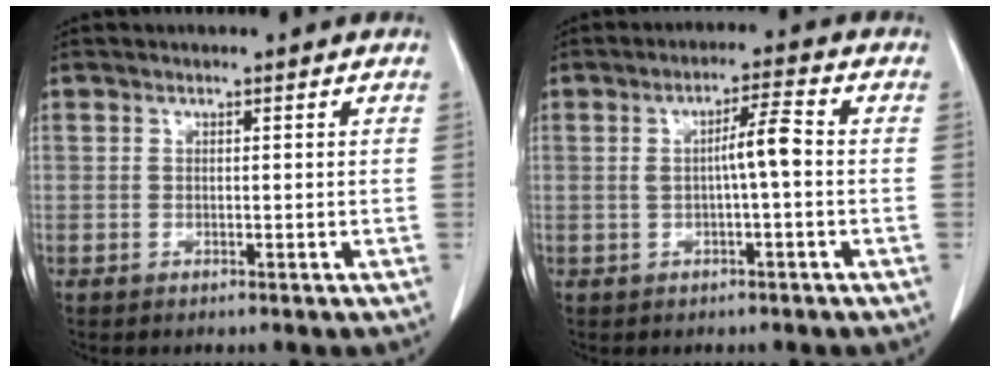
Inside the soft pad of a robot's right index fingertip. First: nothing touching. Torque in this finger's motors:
{"motor_torque": [0.38, -0.17, 0.25, 0.05]}